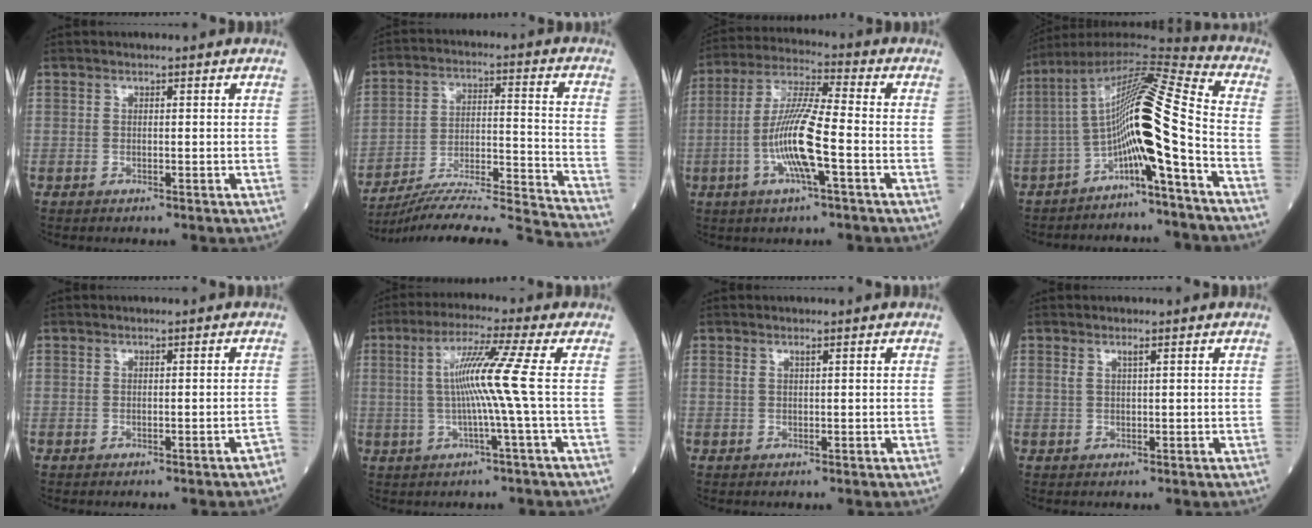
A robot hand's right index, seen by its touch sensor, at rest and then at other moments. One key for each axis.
{"total": 21.3, "fx": -20.4, "fy": -1.7, "fz": 6.1, "tx": -0.080, "ty": -0.006, "tz": -0.307}
{"total": 11.1, "fx": -2.9, "fy": 0.8, "fz": 10.7, "tx": -0.211, "ty": -0.001, "tz": -0.061}
{"total": 14.5, "fx": -4.5, "fy": -0.6, "fz": 13.8, "tx": -0.240, "ty": 0.035, "tz": -0.085}
{"total": 1.5, "fx": -1.3, "fy": 0.2, "fz": 0.8, "tx": -0.003, "ty": 0.001, "tz": -0.014}
{"total": 8.3, "fx": 0.2, "fy": -2.1, "fz": 8.0, "tx": -0.155, "ty": 0.007, "tz": 0.009}
{"total": 0.6, "fx": 0.4, "fy": -0.1, "fz": 0.5, "tx": -0.015, "ty": 0.004, "tz": 0.011}
{"total": 1.0, "fx": 0.6, "fy": -0.1, "fz": 0.8, "tx": -0.022, "ty": 0.004, "tz": 0.014}